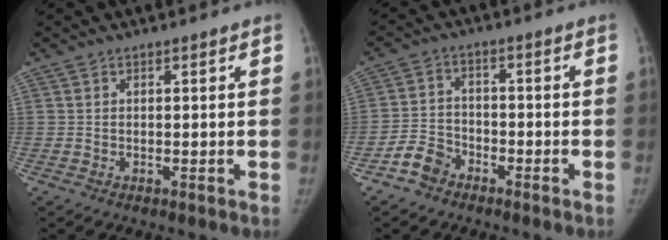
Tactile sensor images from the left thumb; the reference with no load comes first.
{"total": 5.4, "force": [-3.8, 3.6, 1.5], "torque": [-0.018, 0.022, -0.077]}